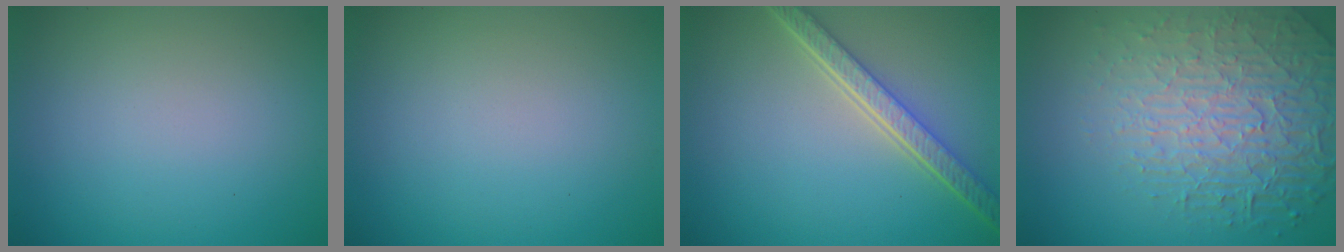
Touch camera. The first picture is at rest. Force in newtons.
{"total": 0.0}
{"total": 5.0, "press": 3.7, "slide": 3.4}
{"total": 7.8, "press": 5.5, "slide": 5.5}